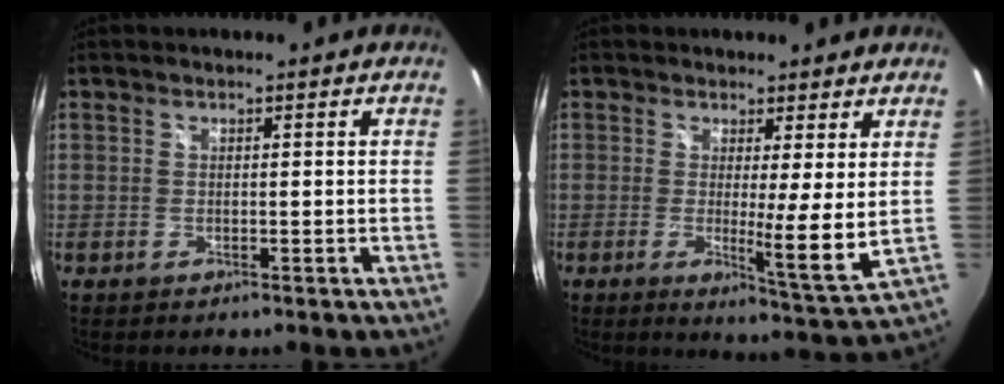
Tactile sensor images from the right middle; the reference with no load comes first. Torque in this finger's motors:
{"motor_torque": [0.97, -0.58, 0.19, 0.08]}